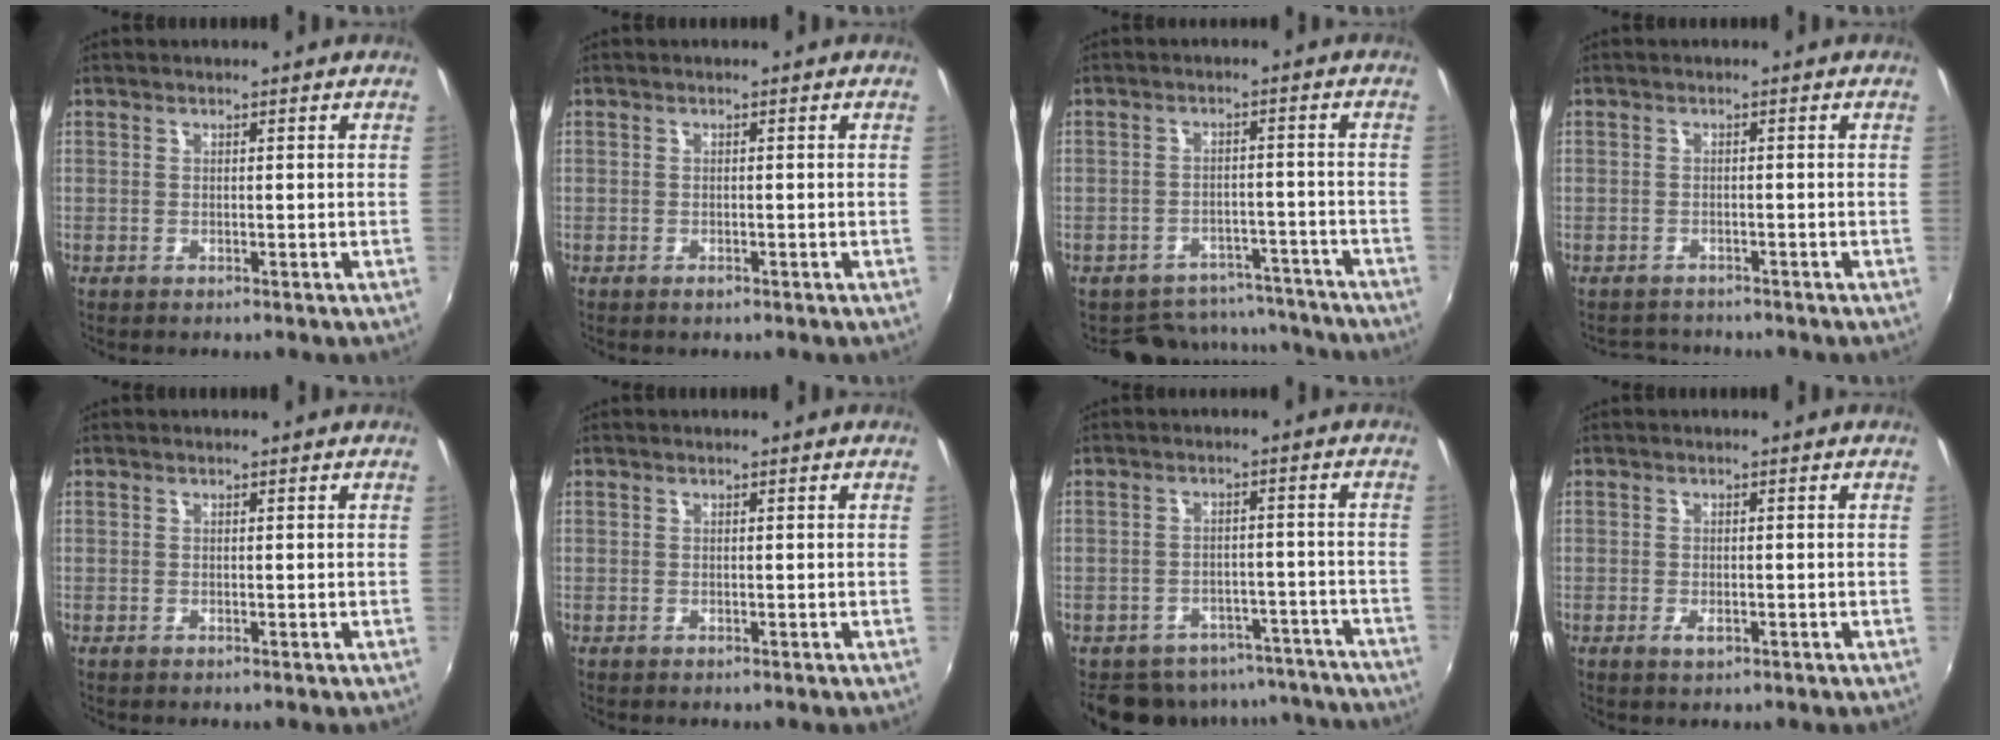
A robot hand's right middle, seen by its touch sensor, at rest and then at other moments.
{"total": 0.8, "force": [-0.6, 0.3, 0.3], "torque": [-0.006, -0.002, -0.009]}
{"total": 12.1, "force": [-10.7, 5.3, 2.0], "torque": [-0.049, 0.029, -0.128]}
{"total": 3.1, "force": [-2.8, 1.3, 0.0], "torque": [-0.010, 0.005, -0.048]}
{"total": 0.0}
{"total": 0.0}
{"total": 15.6, "force": [-13.5, 6.8, 3.7], "torque": [-0.077, 0.029, -0.160]}
{"total": 1.6, "force": [-0.8, 0.7, 1.2], "torque": [-0.022, -0.002, -0.013]}